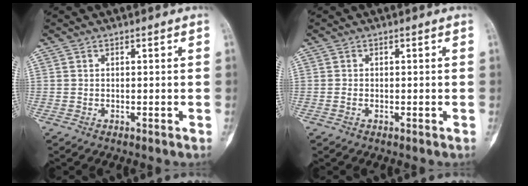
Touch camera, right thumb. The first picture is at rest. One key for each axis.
{"total": 0.6, "fx": -0.2, "fy": 0.4, "fz": 0.4, "tx": -0.012, "ty": 0.000, "tz": -0.004}